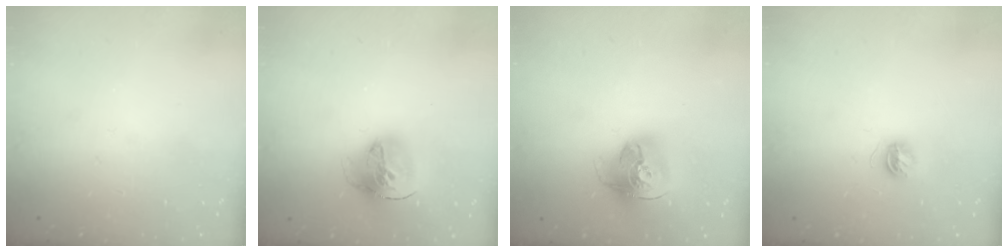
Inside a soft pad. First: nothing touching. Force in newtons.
{"total": 16.7, "press": 16.6, "slide": 1.8}
{"total": 15.3, "press": 15.3, "slide": 1.5}
{"total": 4.6, "press": 4.6, "slide": 0.6}